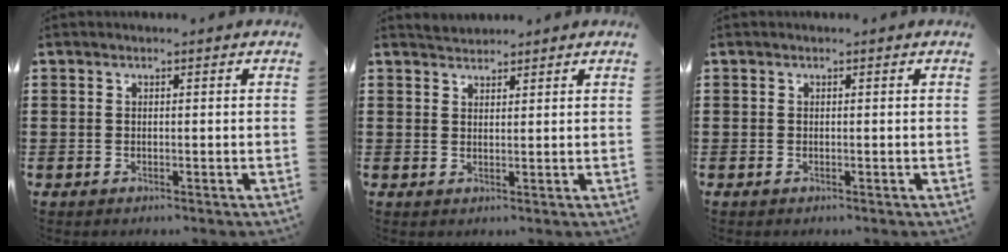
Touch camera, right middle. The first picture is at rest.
{"total": 1.9, "force": [1.8, 0.4, -0.1], "torque": [-0.004, 0.006, 0.037]}
{"total": 0.0}